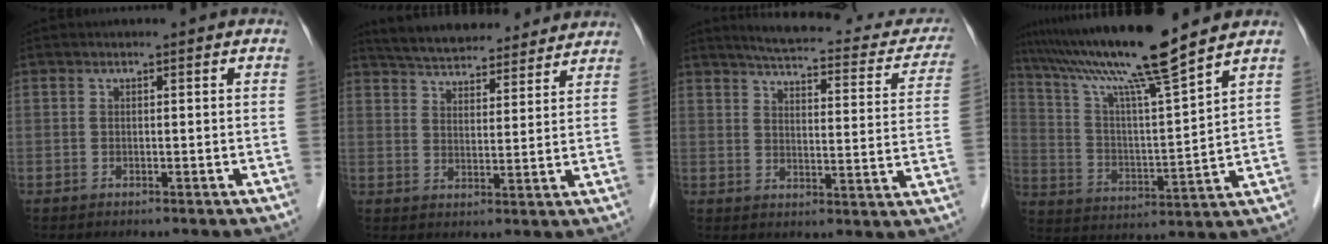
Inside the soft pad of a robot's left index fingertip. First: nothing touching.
{"total": 18.4, "force": [16.8, 4.5, 5.9], "torque": [-0.094, 0.025, 0.236]}
{"total": 21.1, "force": [18.6, 4.8, 8.7], "torque": [-0.100, -0.019, 0.215]}
{"total": 15.6, "force": [12.8, -1.4, 8.8], "torque": [-0.160, 0.003, 0.223]}